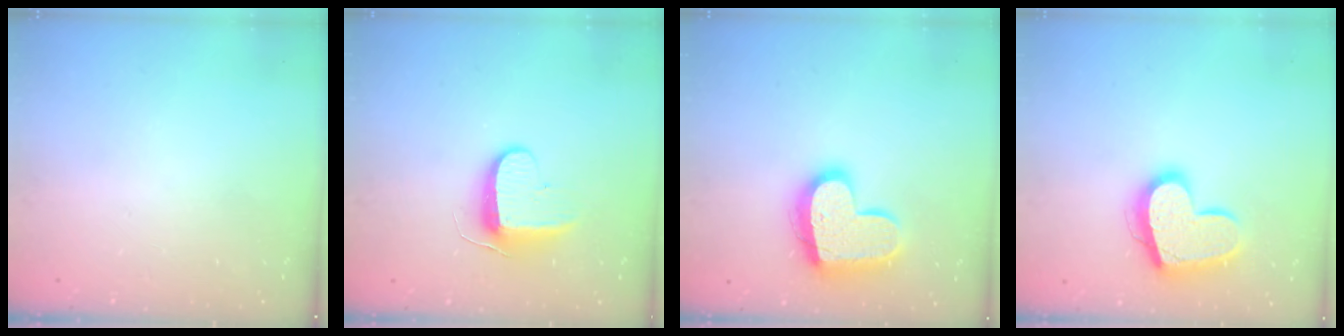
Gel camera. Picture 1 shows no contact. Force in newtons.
{"total": 8.9, "press": 8.8, "slide": 1.1}
{"total": 17.6, "press": 17.5, "slide": 1.3}
{"total": 15.9, "press": 15.9, "slide": 0.9}